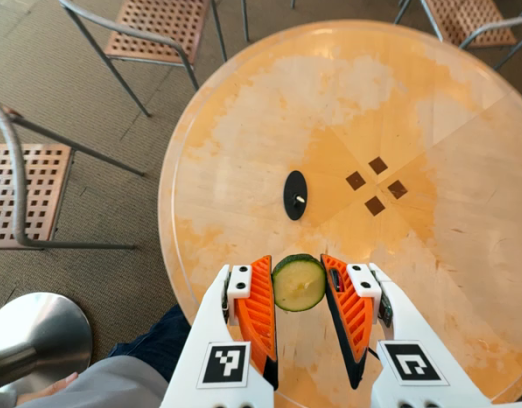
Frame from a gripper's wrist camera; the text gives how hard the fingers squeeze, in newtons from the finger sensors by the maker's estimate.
{"total": 9.2, "left": 9.5, "right": 9.0}